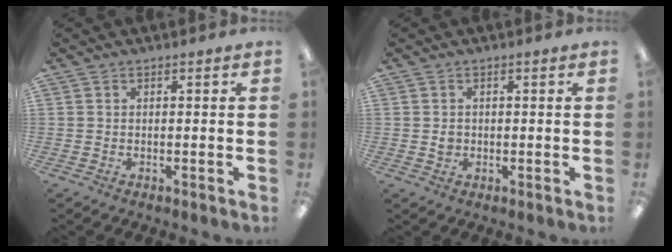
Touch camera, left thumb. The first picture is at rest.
{"total": 1.4, "force": [-0.1, 1.2, 0.7], "torque": [-0.014, 0.004, -0.003]}